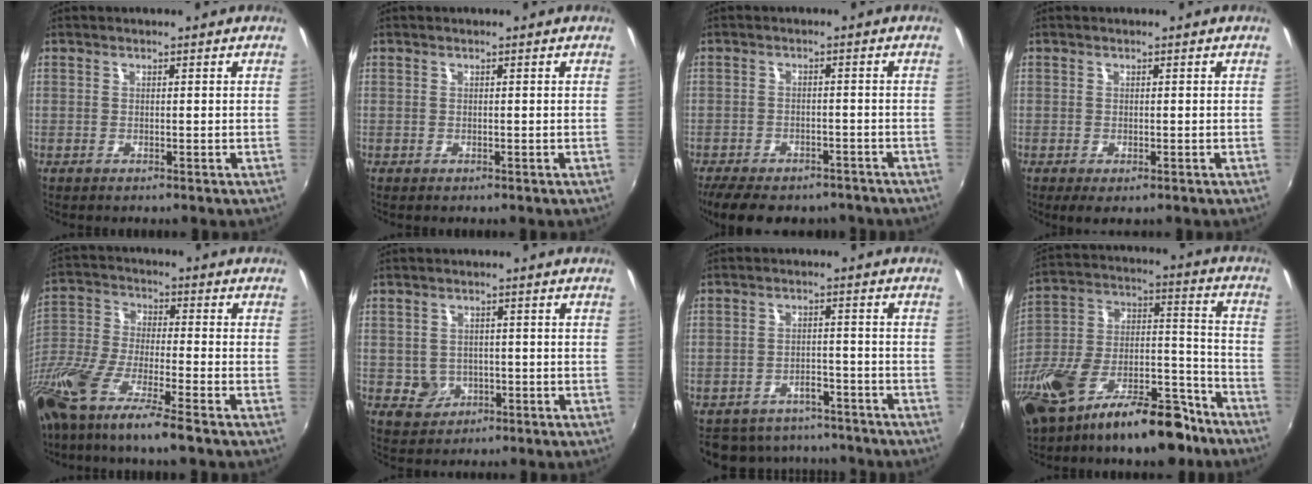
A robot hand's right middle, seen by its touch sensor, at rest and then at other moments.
{"total": 0.0}
{"total": 13.4, "force": [-10.6, 5.5, 6.1], "torque": [-0.136, -0.022, -0.151]}
{"total": 1.9, "force": [-0.8, 1.1, 1.4], "torque": [-0.025, -0.007, -0.009]}
{"total": 18.0, "force": [-12.4, 2.6, 12.8], "torque": [-0.263, -0.050, -0.235]}
{"total": 4.4, "force": [-1.0, 4.2, 1.1], "torque": [-0.028, 0.004, -0.005]}
{"total": 13.0, "force": [-11.1, 5.6, 3.9], "torque": [-0.094, 0.017, -0.146]}
{"total": 23.4, "force": [-14.6, 9.8, 15.4], "torque": [-0.293, 0.005, -0.234]}